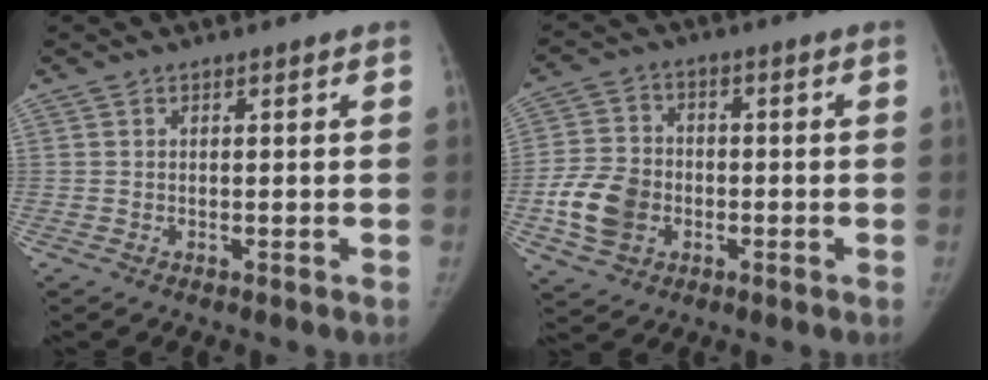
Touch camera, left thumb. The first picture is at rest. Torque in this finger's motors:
{"motor_torque": [-0.16, 0.29, 0.54, -0.42, 0.07]}